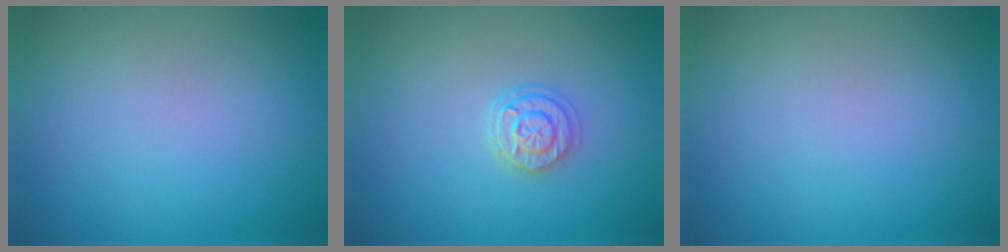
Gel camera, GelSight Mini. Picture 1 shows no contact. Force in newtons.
{"total": 2.6, "press": 2.2, "slide": 1.5}
{"total": 0.0}